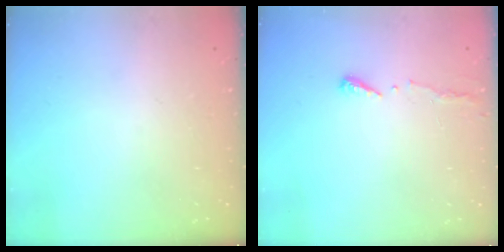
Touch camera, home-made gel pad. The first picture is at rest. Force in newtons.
{"total": 3.5, "press": 3.4, "slide": 0.3}